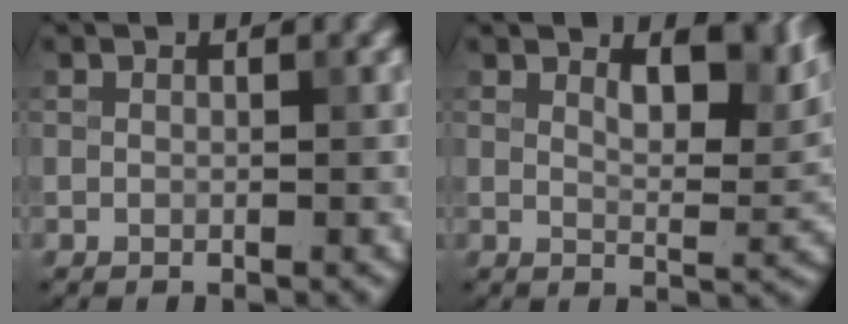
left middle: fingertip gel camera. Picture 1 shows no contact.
{"total": 5.2, "force": [2.7, 2.1, 3.9], "torque": [-0.055, -0.009, 0.041]}